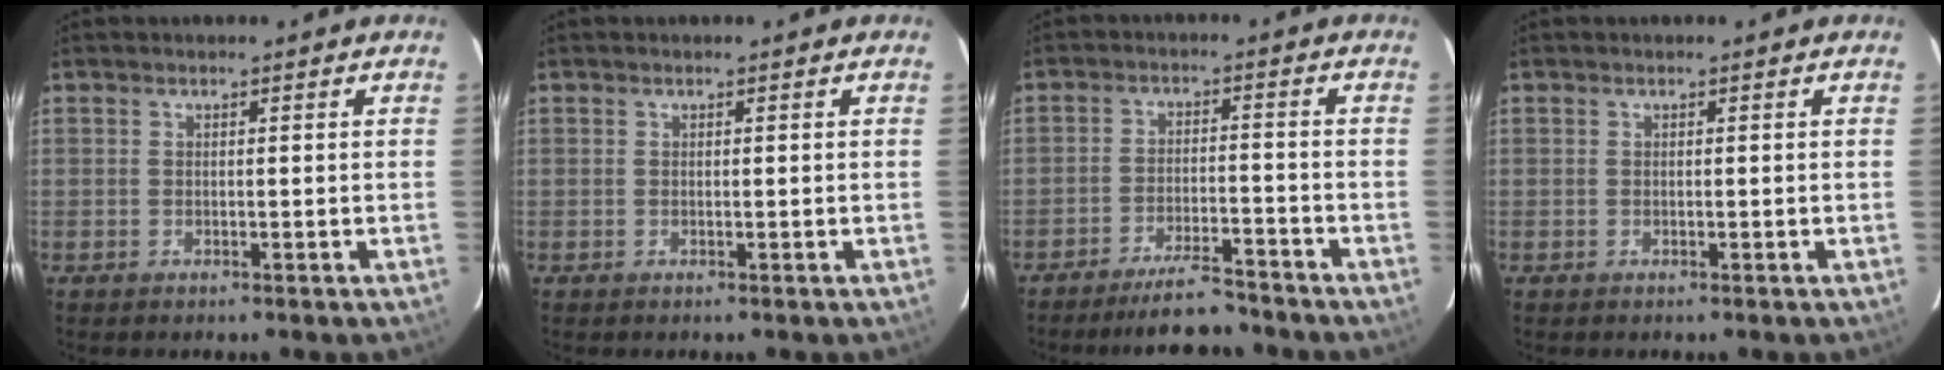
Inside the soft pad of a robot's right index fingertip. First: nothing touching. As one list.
[{"total": 0.0}, {"total": 7.7, "force": [-7.1, 0.7, 2.7], "torque": [-0.042, -0.009, -0.120]}, {"total": 0.0}]